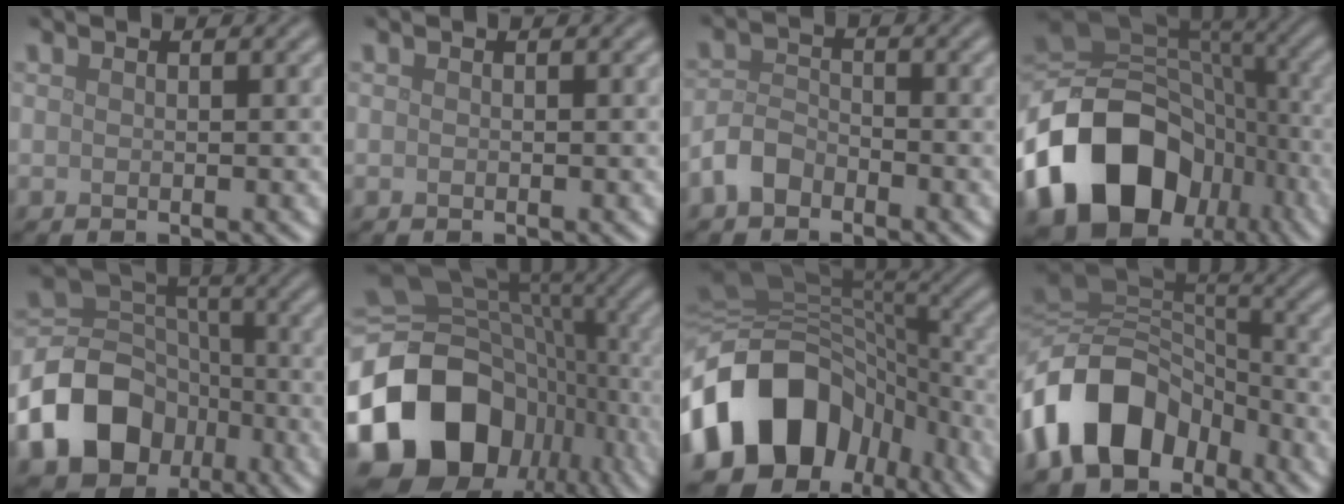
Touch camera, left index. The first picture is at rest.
{"total": 0.0}
{"total": 2.7, "force": [-1.9, 1.6, 1.1], "torque": [-0.020, 0.008, -0.046]}
{"total": 19.0, "force": [-8.3, 14.0, 9.9], "torque": [-0.206, -0.011, -0.147]}
{"total": 13.3, "force": [-6.3, 10.2, 5.8], "torque": [-0.137, -0.011, -0.120]}
{"total": 18.0, "force": [-6.4, 13.9, 9.6], "torque": [-0.217, -0.014, -0.113]}
{"total": 15.5, "force": [-6.3, 11.6, 8.0], "torque": [-0.152, -0.007, -0.107]}
{"total": 11.8, "force": [-5.4, 8.0, 6.8], "torque": [-0.127, 0.009, -0.109]}